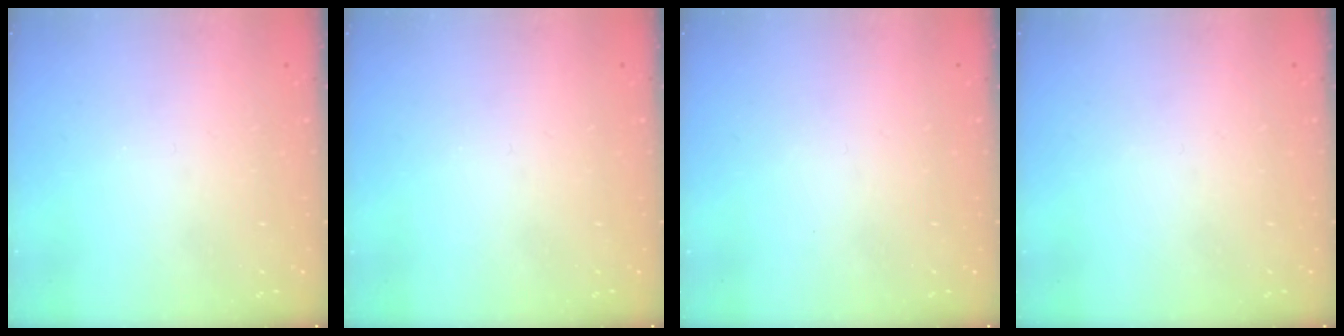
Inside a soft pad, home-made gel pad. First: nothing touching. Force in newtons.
{"total": 0.0}
{"total": 0.0}
{"total": 0.0}